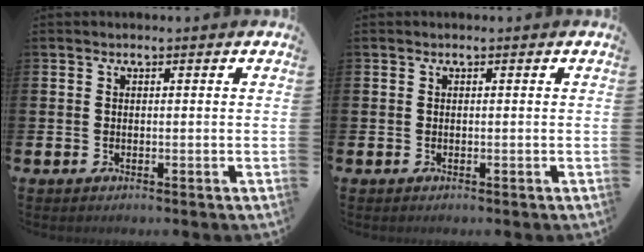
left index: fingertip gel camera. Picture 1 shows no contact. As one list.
[{"total": 0.0}]